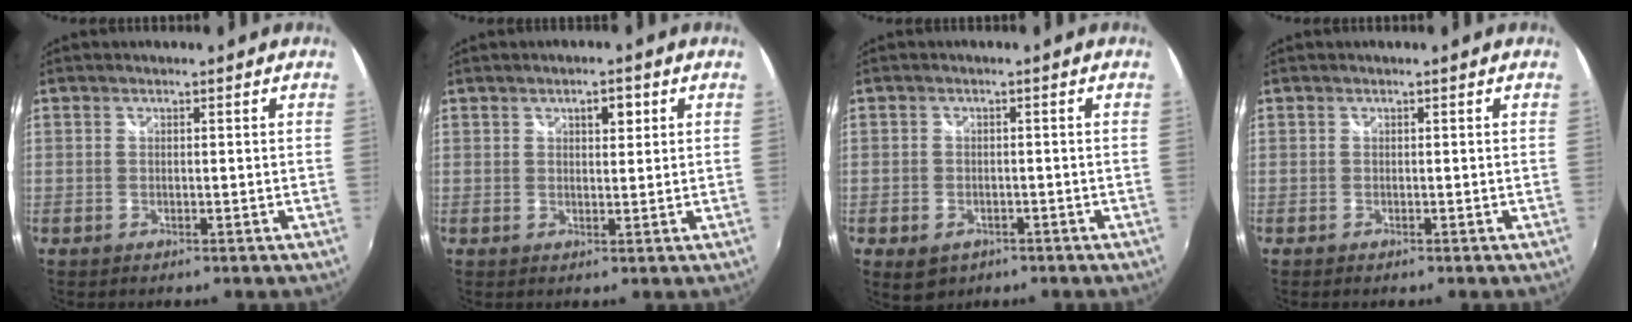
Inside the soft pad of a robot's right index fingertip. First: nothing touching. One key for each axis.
{"total": 2.7, "fx": 1.2, "fy": 1.4, "fz": 1.9, "tx": -0.026, "ty": 0.007, "tz": 0.018}
{"total": 4.4, "fx": -2.2, "fy": 3.3, "fz": 1.9, "tx": -0.044, "ty": -0.007, "tz": -0.029}
{"total": 0.0}